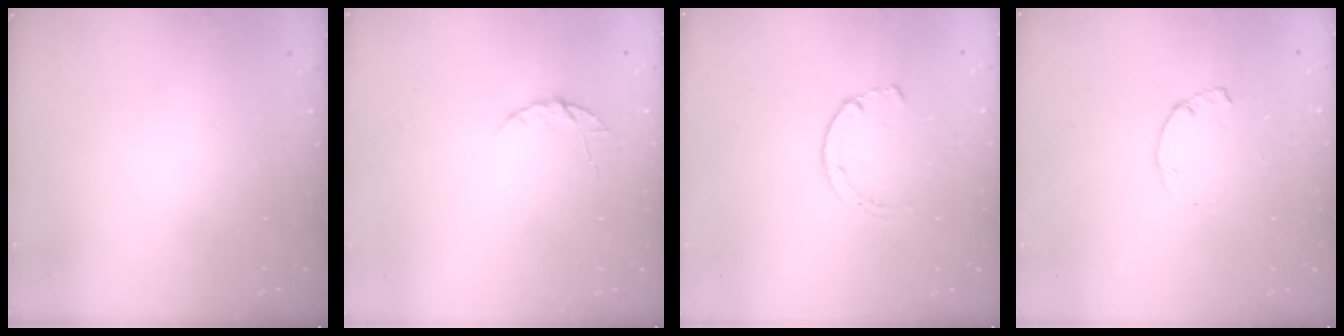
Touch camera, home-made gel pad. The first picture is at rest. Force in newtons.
{"total": 4.3, "press": 4.3, "slide": 0.5}
{"total": 1.5, "press": 1.5, "slide": 0.3}
{"total": 1.0, "press": 0.9, "slide": 0.2}